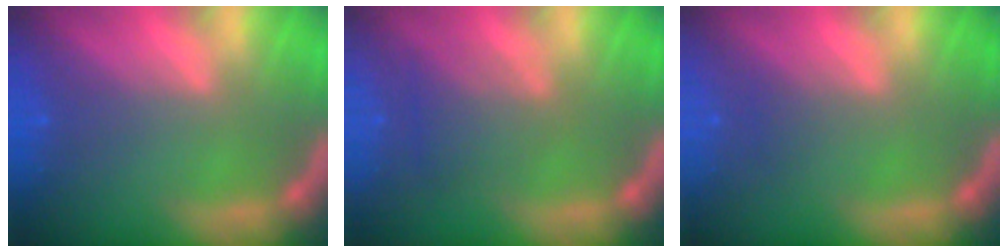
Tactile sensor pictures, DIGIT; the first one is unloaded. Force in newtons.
{"total": 3.0}
{"total": 1.0}